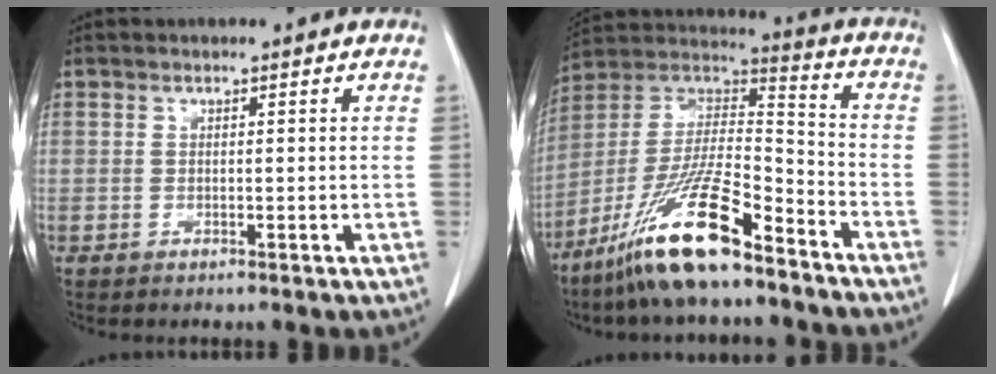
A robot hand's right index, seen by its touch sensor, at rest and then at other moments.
{"total": 17.4, "force": [-11.8, 2.5, 12.6], "torque": [-0.258, -0.009, -0.216]}